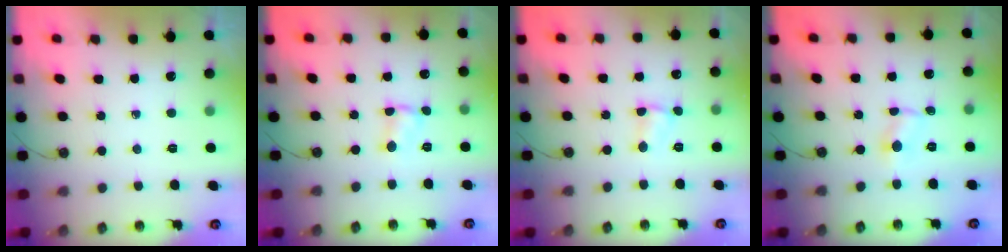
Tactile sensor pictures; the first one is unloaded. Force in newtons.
{"total": 2.2, "press": 2.1, "slide": 0.3}
{"total": 2.4, "press": 2.3, "slide": 0.4}
{"total": 1.6, "press": 1.5, "slide": 0.2}